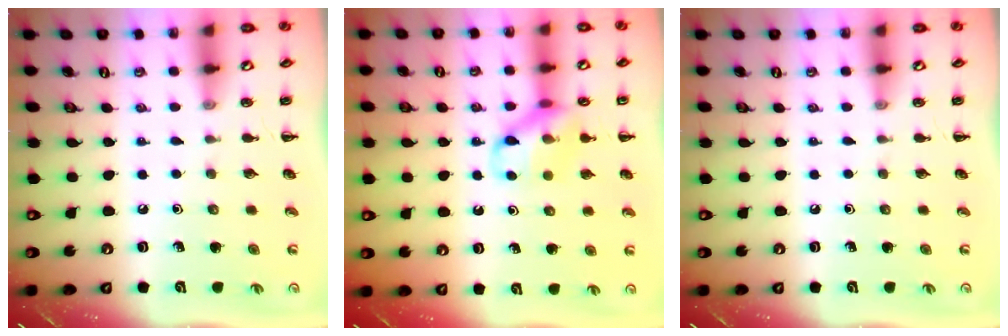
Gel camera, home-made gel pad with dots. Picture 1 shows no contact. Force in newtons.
{"total": 13.0, "press": 12.9, "slide": 1.5}
{"total": 0.0}